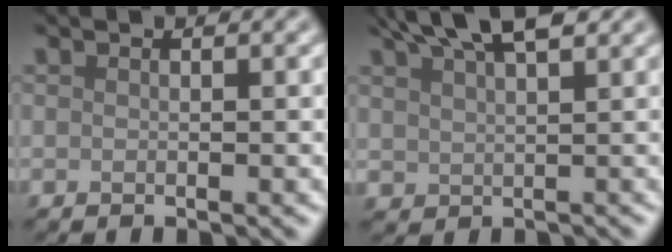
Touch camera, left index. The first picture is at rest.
{"total": 5.6, "force": [4.3, 1.8, 3.1], "torque": [-0.050, 0.016, 0.075]}